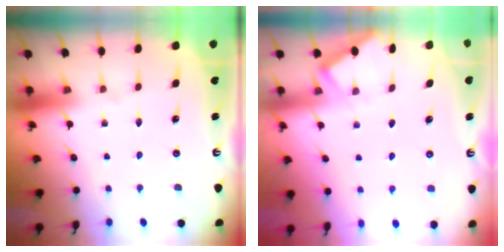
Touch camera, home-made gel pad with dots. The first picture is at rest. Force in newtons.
{"total": 2.7, "press": 2.7, "slide": 0.2}